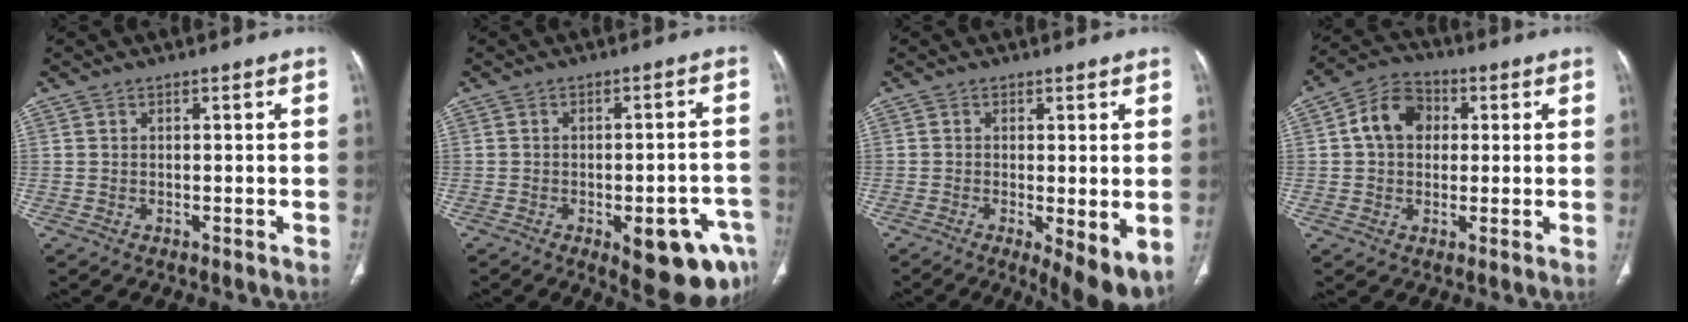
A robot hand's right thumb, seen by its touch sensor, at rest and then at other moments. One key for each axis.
{"total": 13.7, "fx": -6.3, "fy": 5.0, "fz": 11.1, "tx": -0.089, "ty": 0.026, "tz": -0.067}
{"total": 7.9, "fx": -2.1, "fy": 2.2, "fz": 7.4, "tx": -0.107, "ty": -0.024, "tz": -0.031}
{"total": 8.9, "fx": 1.5, "fy": 6.9, "fz": 5.4, "tx": -0.075, "ty": 0.017, "tz": 0.017}